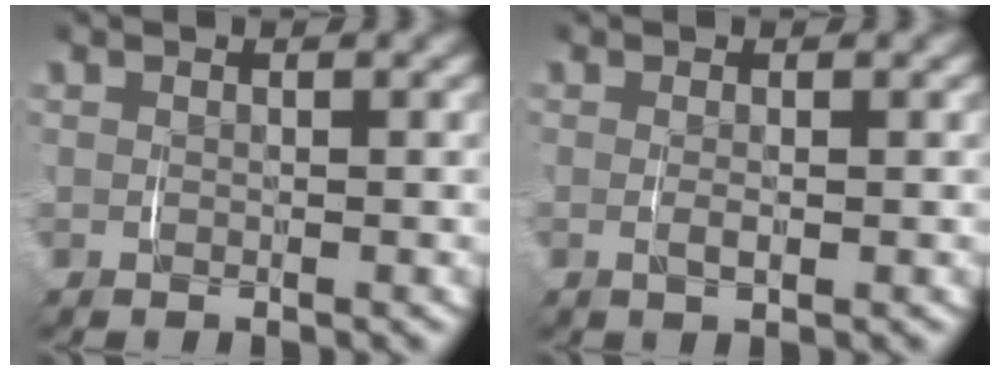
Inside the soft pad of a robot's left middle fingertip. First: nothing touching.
{"total": 0.8, "force": [-0.2, -0.1, 0.8], "torque": [-0.012, -0.004, -0.002]}